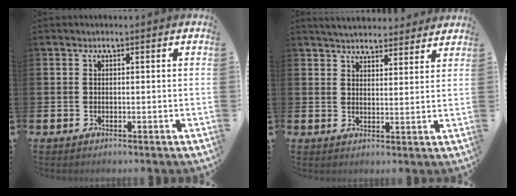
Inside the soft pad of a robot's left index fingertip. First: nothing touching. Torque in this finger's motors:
{"motor_torque": [0.77, -1.37, 0.48, 0.04]}